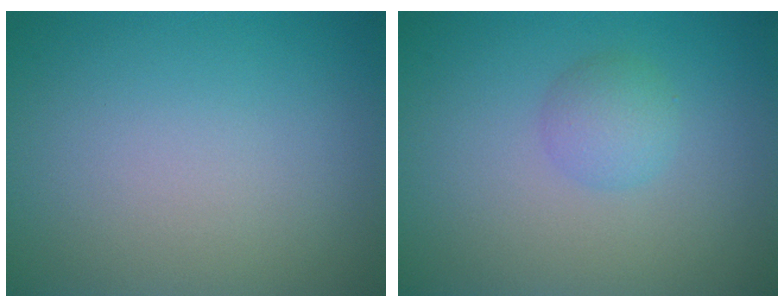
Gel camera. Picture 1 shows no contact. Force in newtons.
{"total": 2.0, "press": 2.0, "slide": 0.1}